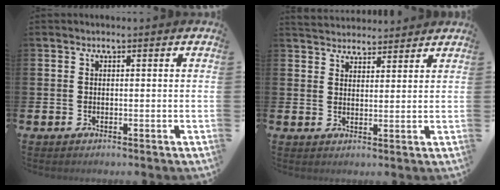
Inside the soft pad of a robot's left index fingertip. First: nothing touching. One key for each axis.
{"total": 3.7, "fx": 3.5, "fy": 0.9, "fz": -0.2, "tx": -0.006, "ty": -0.019, "tz": 0.065}